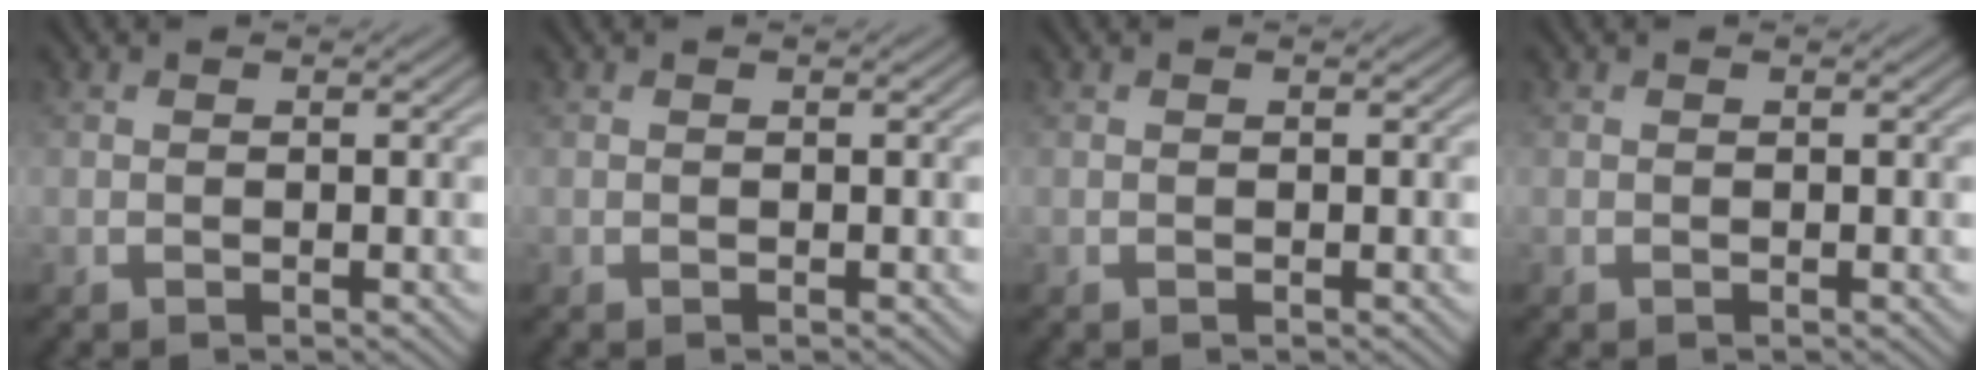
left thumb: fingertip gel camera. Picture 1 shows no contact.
{"total": 0.0}
{"total": 0.0}
{"total": 0.0}